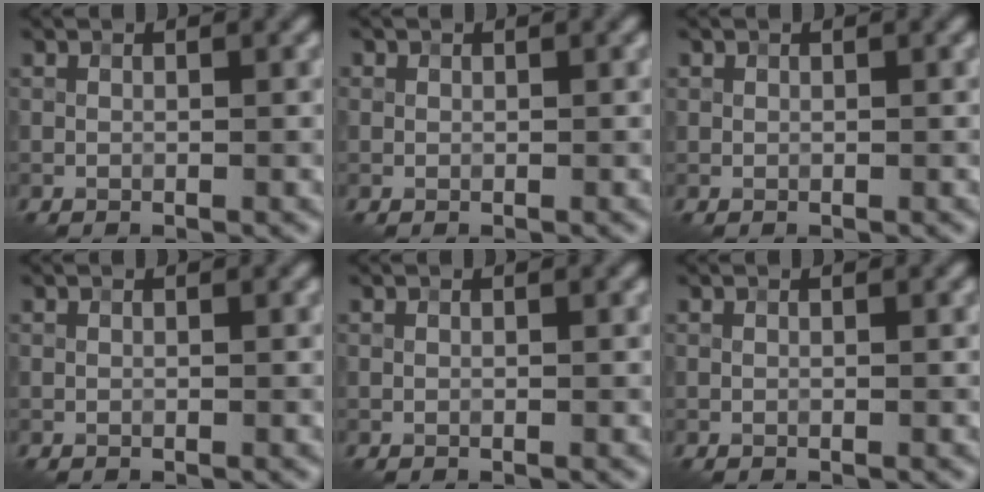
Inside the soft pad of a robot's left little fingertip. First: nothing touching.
{"total": 0.8, "force": [0.4, 0.7, 0.0], "torque": [0.010, -0.003, 0.001]}
{"total": 0.5, "force": [0.2, 0.5, -0.2], "torque": [0.012, -0.001, 0.002]}
{"total": 0.0}
{"total": 0.0}
{"total": 0.0}